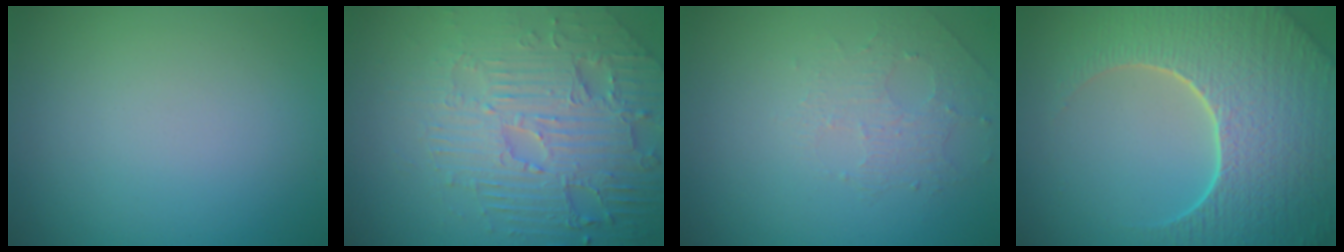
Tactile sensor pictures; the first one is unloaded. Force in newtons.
{"total": 7.1, "press": 5.5, "slide": 4.6}
{"total": 1.5, "press": 1.0, "slide": 1.1}
{"total": 9.1, "press": 6.5, "slide": 6.3}